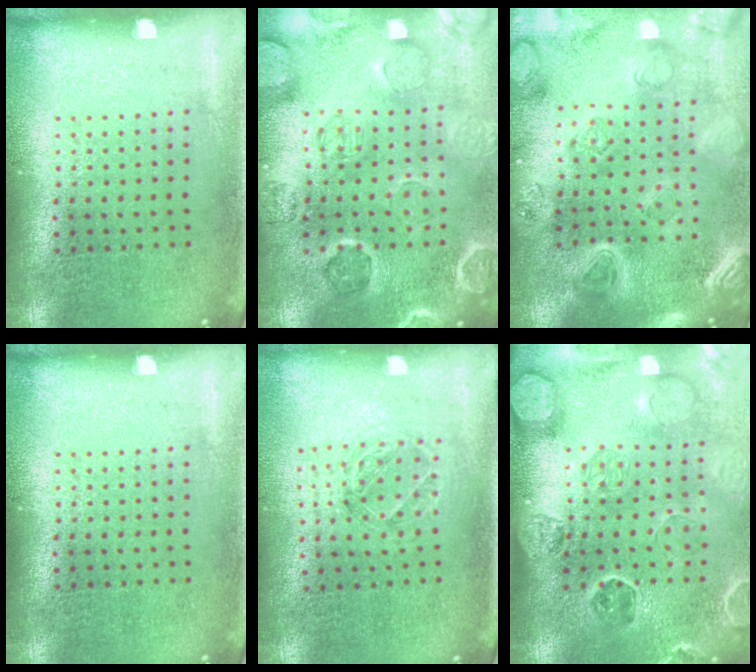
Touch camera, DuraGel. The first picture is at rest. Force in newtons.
{"total": 1.7, "press": 1.7, "slide": 0.2}
{"total": 4.1, "press": 3.7, "slide": 1.9}
{"total": 0.0}
{"total": 1.1, "press": 1.1, "slide": 0.2}
{"total": 2.7, "press": 2.7, "slide": 0.3}